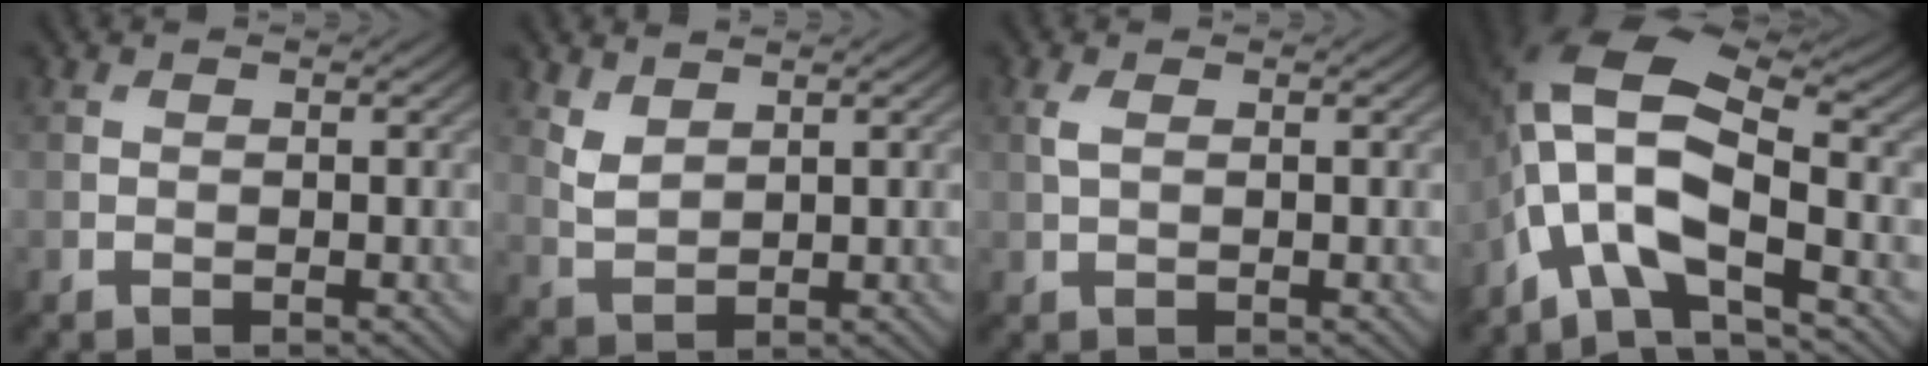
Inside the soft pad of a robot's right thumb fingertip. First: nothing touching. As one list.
[{"total": 2.8, "force": [2.1, 1.2, 1.5], "torque": [-0.041, -0.003, 0.051]}, {"total": 1.4, "force": [0.5, 0.6, 1.2], "torque": [-0.035, 0.003, 0.009]}, {"total": 13.8, "force": [-3.8, 5.8, 11.9], "torque": [-0.244, -0.002, -0.080]}]